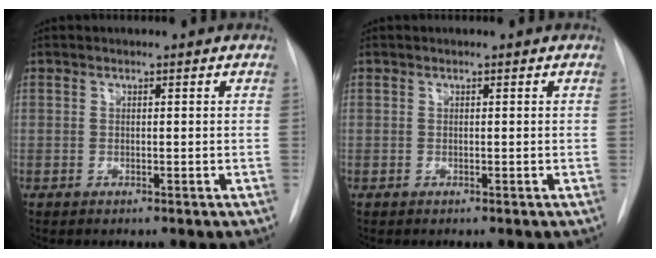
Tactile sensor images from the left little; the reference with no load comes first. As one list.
[{"total": 0.0}]